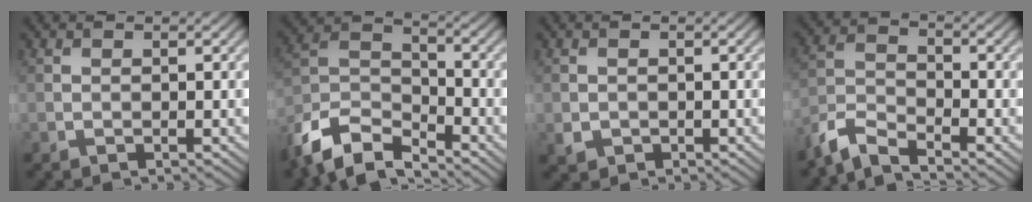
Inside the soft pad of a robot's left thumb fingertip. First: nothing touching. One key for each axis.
{"total": 11.0, "fx": -8.8, "fy": 4.1, "fz": 5.2, "tx": -0.108, "ty": -0.006, "tz": -0.184}
{"total": 1.4, "fx": -0.4, "fy": 1.2, "fz": 0.5, "tx": -0.011, "ty": -0.009, "tz": -0.008}
{"total": 5.4, "fx": -4.7, "fy": 1.1, "fz": 2.4, "tx": -0.058, "ty": -0.007, "tz": -0.110}